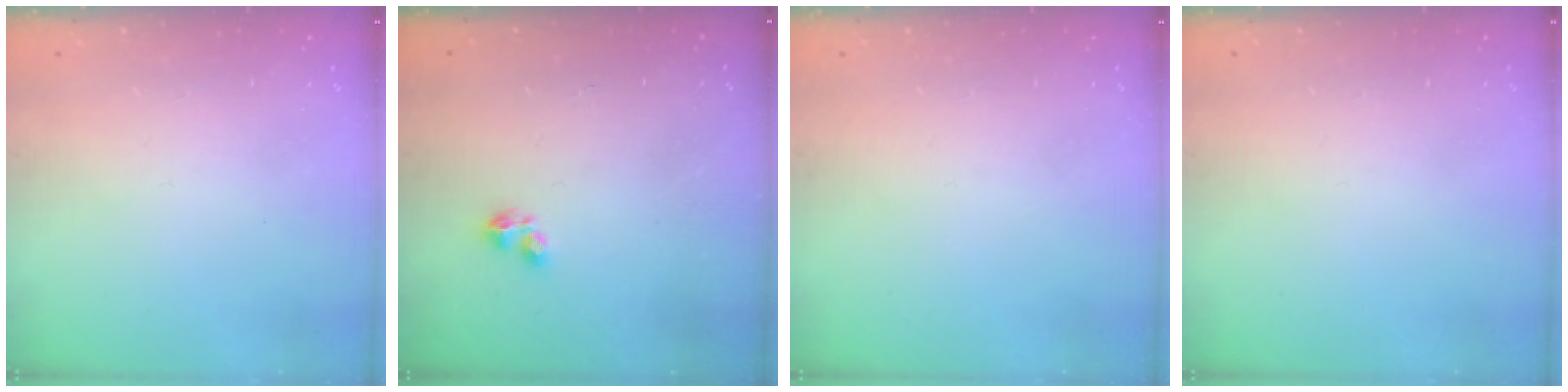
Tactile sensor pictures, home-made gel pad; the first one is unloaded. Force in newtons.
{"total": 2.2, "press": 2.2, "slide": 0.4}
{"total": 0.0}
{"total": 0.0}